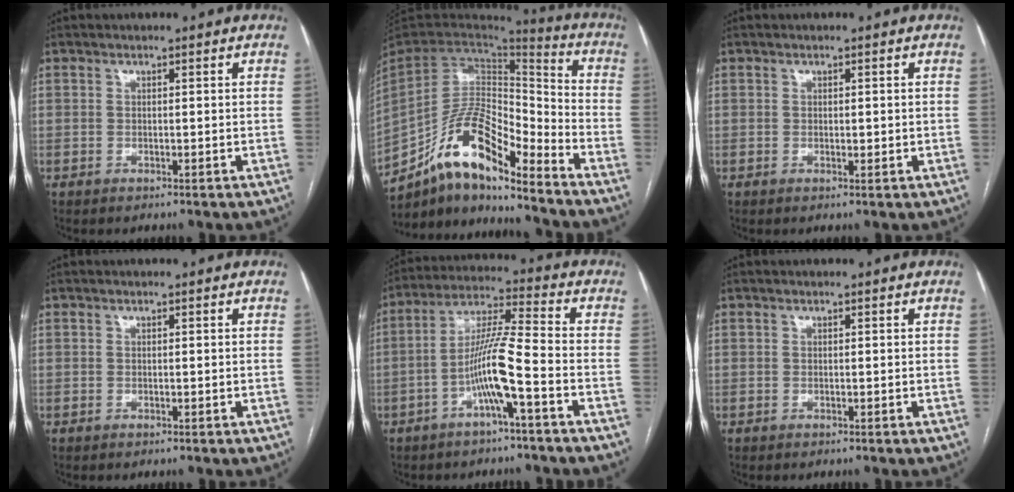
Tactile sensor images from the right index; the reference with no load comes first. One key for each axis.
{"total": 15.6, "fx": -11.5, "fy": 3.7, "fz": 9.8, "tx": -0.182, "ty": 0.030, "tz": -0.207}
{"total": 1.1, "fx": -0.1, "fy": 0.6, "fz": 0.9, "tx": -0.012, "ty": -0.002, "tz": -0.002}
{"total": 0.0}
{"total": 9.6, "fx": -3.9, "fy": -0.3, "fz": 8.8, "tx": -0.171, "ty": 0.018, "tz": -0.074}
{"total": 0.0}